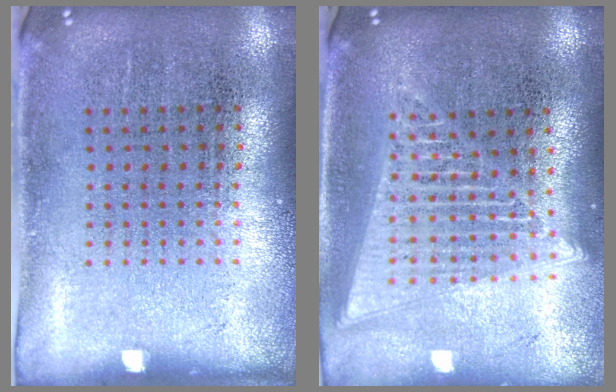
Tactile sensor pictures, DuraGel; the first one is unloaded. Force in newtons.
{"total": 1.9, "press": 1.7, "slide": 1.0}